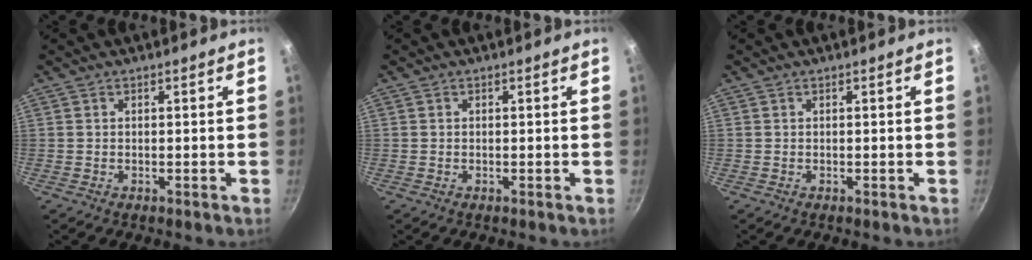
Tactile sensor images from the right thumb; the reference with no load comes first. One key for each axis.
{"total": 0.0}
{"total": 0.0}